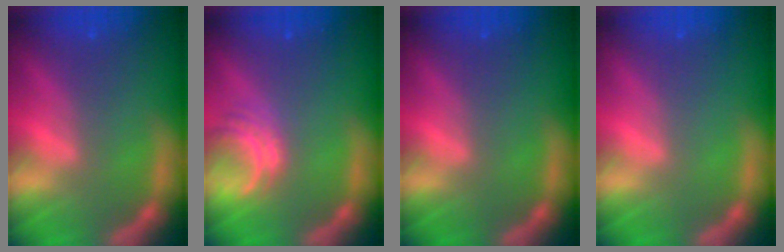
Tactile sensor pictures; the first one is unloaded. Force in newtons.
{"total": 3.0}
{"total": 0.0}
{"total": 0.0}